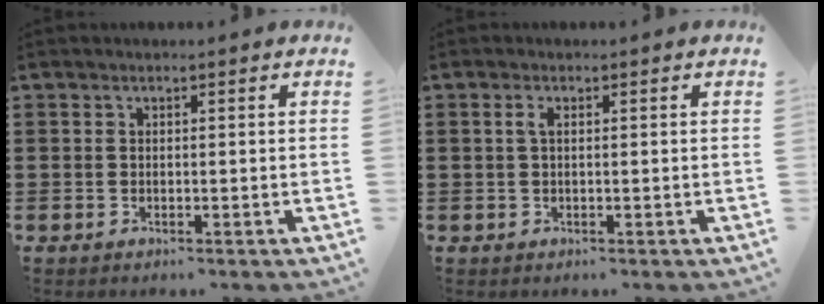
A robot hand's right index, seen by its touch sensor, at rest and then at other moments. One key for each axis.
{"total": 1.2, "fx": 0.2, "fy": 0.4, "fz": 1.1, "tx": -0.023, "ty": 0.004, "tz": 0.002}